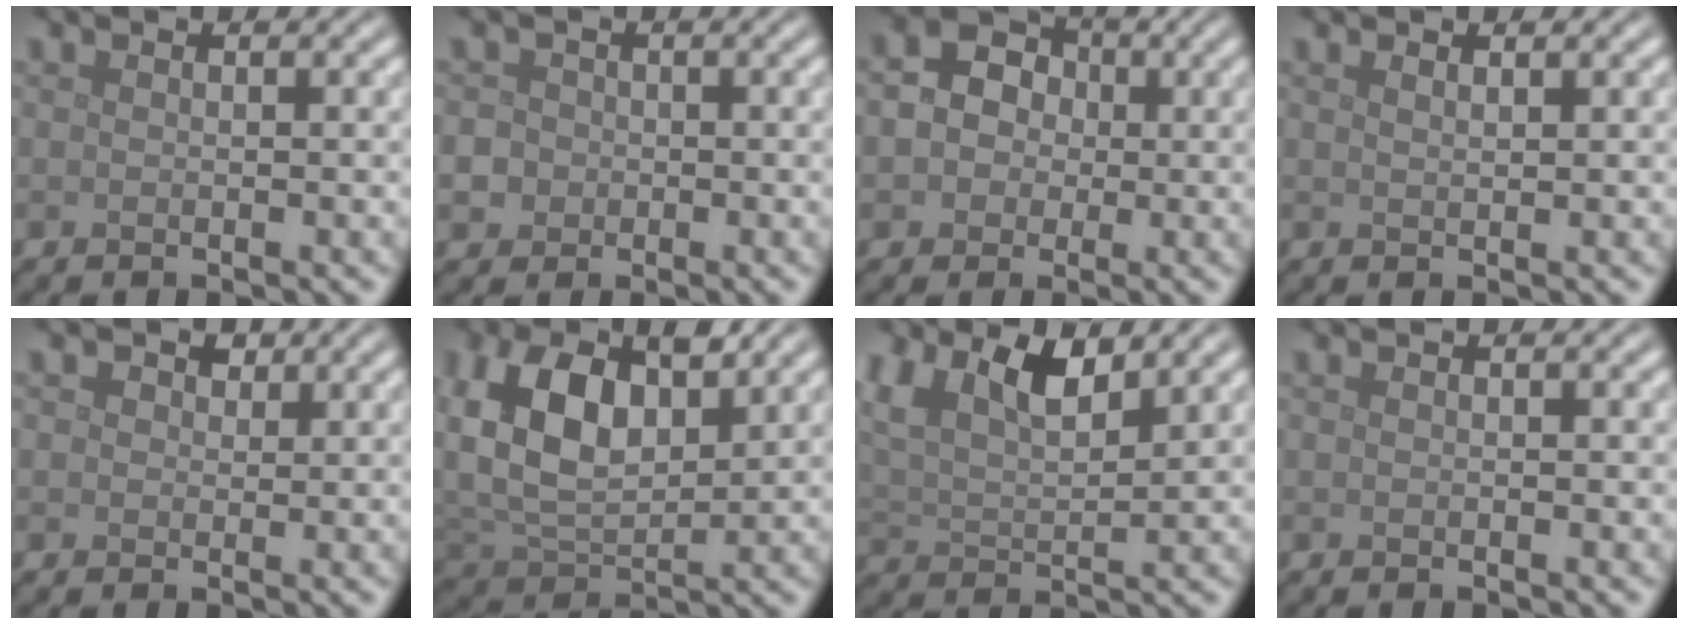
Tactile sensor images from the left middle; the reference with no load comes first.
{"total": 4.4, "force": [-1.1, 4.0, 1.4], "torque": [-0.018, 0.010, -0.043]}
{"total": 4.3, "force": [0.3, 3.8, 2.0], "torque": [-0.021, 0.016, -0.013]}
{"total": 0.7, "force": [0.6, 0.2, 0.4], "torque": [-0.006, 0.000, 0.010]}
{"total": 1.7, "force": [0.8, 1.2, 0.8], "torque": [-0.011, 0.000, 0.006]}
{"total": 8.7, "force": [2.8, 5.3, 6.2], "torque": [-0.128, 0.000, 0.048]}
{"total": 6.8, "force": [4.1, 2.8, 4.6], "torque": [-0.091, 0.007, 0.071]}
{"total": 0.0}